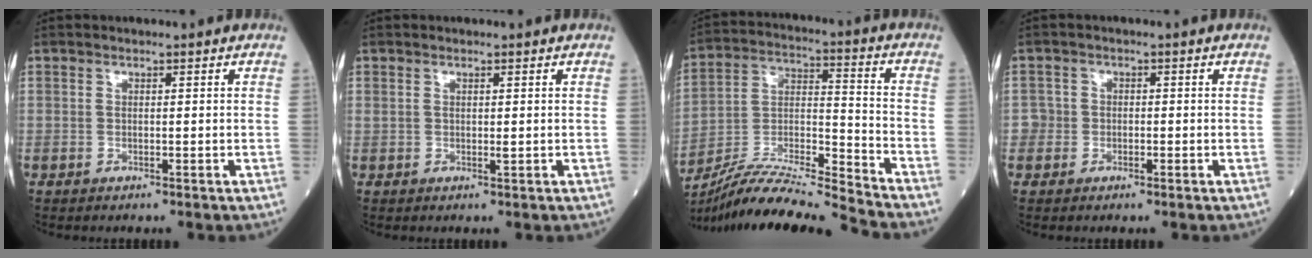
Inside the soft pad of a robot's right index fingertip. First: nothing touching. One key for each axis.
{"total": 0.7, "fx": 0.1, "fy": 0.1, "fz": 0.7, "tx": -0.020, "ty": 0.001, "tz": 0.005}
{"total": 16.9, "fx": -16.0, "fy": -2.1, "fz": 5.1, "tx": -0.086, "ty": 0.010, "tz": -0.290}
{"total": 2.0, "fx": -0.7, "fy": 1.9, "fz": 0.1, "tx": 0.008, "ty": 0.010, "tz": -0.018}